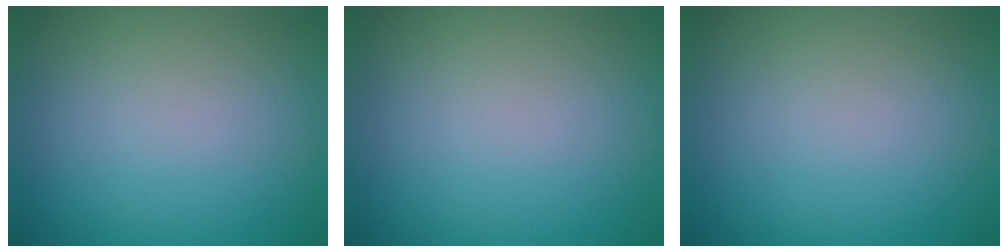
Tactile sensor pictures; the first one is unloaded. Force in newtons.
{"total": 0.0}
{"total": 0.0}